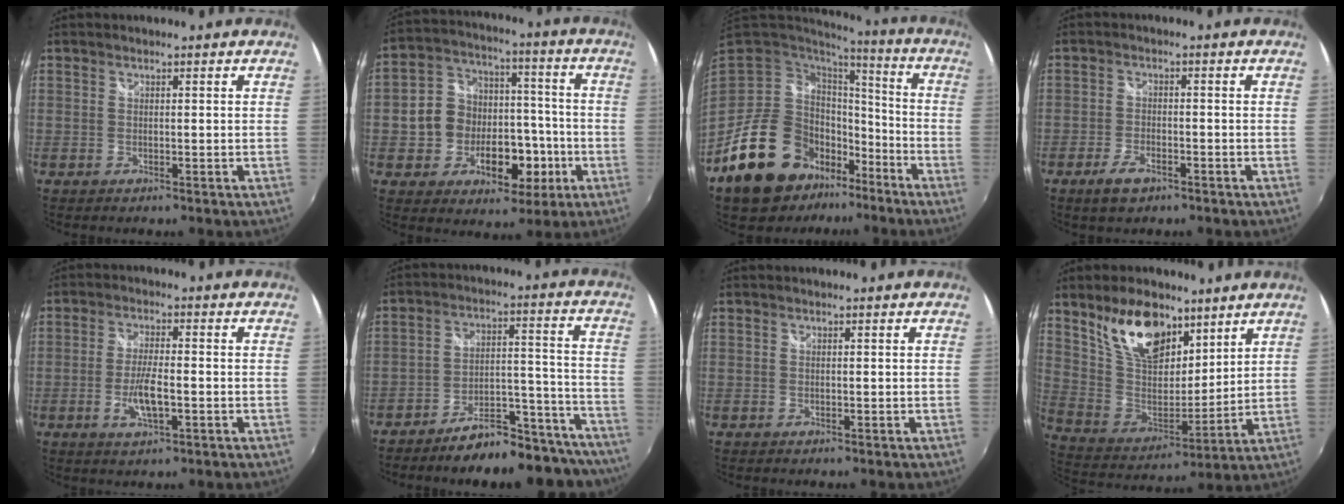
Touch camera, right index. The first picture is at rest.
{"total": 14.2, "force": [-3.9, 11.4, 7.5], "torque": [-0.159, 0.040, -0.051]}
{"total": 19.9, "force": [-11.7, 12.8, 9.7], "torque": [-0.209, 0.007, -0.181]}
{"total": 4.6, "force": [-3.0, 2.2, 2.6], "torque": [-0.068, -0.005, -0.054]}
{"total": 6.2, "force": [-2.0, 1.7, 5.6], "torque": [-0.113, -0.006, -0.034]}
{"total": 20.3, "force": [-18.5, 5.3, 6.6], "torque": [-0.080, 0.044, -0.235]}
{"total": 0.0}
{"total": 17.0, "force": [10.6, 9.0, 9.8], "torque": [-0.196, 0.011, 0.205]}